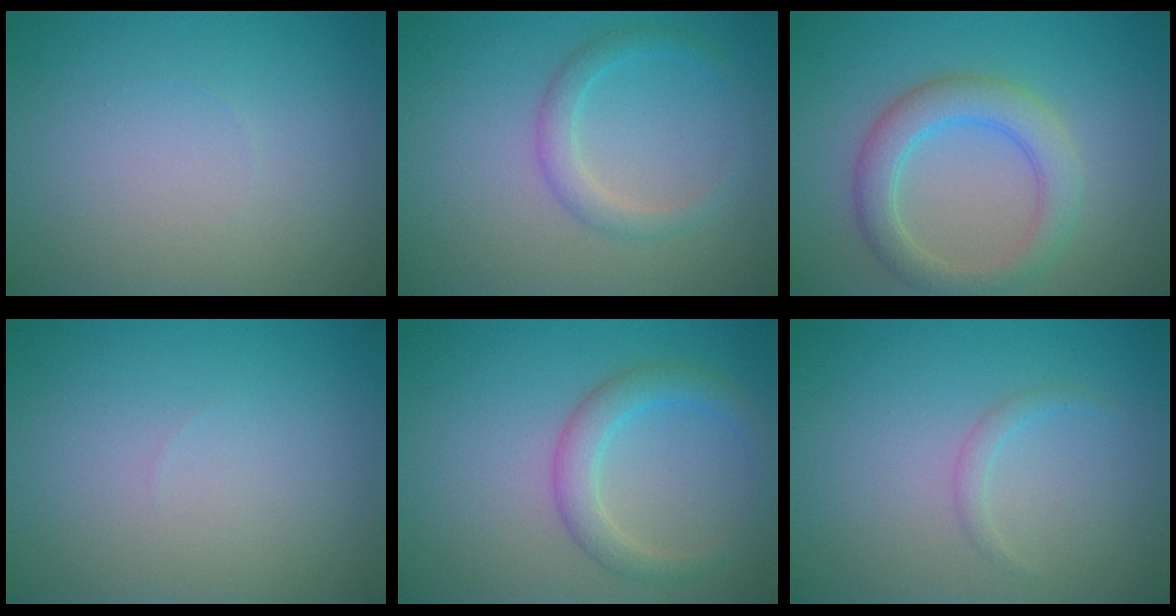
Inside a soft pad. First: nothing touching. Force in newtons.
{"total": 2.1, "press": 2.1, "slide": 0.1}
{"total": 4.3, "press": 4.3, "slide": 0.0}
{"total": 0.0}
{"total": 3.0, "press": 3.0, "slide": 0.1}
{"total": 1.0, "press": 1.0, "slide": 0.0}